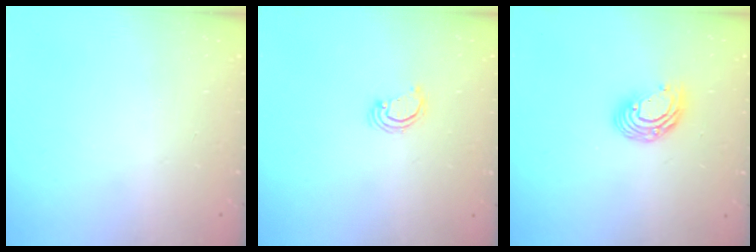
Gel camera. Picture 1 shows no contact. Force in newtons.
{"total": 2.2, "press": 2.2, "slide": 0.2}
{"total": 9.8, "press": 9.7, "slide": 1.7}